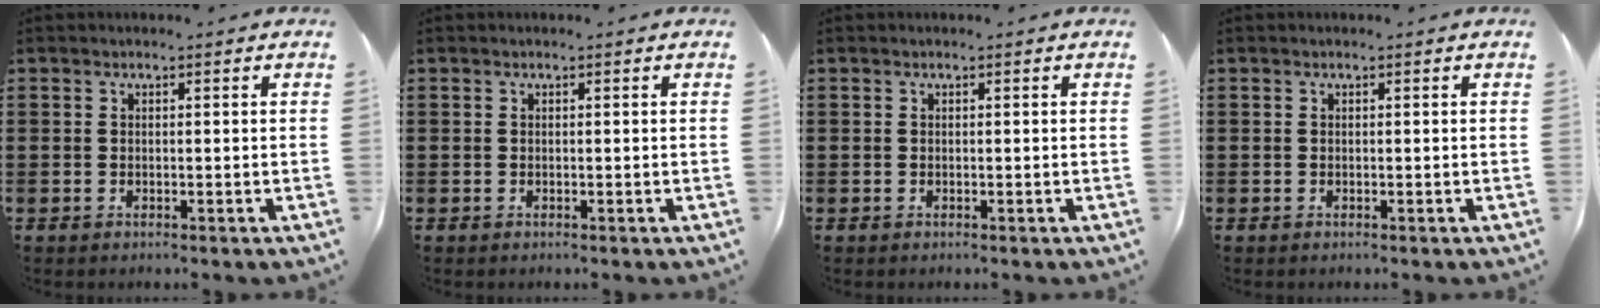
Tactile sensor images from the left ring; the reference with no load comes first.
{"total": 0.0}
{"total": 0.0}
{"total": 0.0}